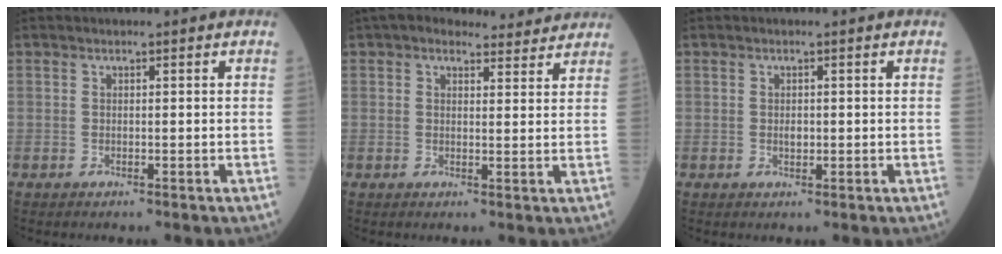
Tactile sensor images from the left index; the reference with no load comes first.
{"total": 8.1, "force": [7.3, 2.7, 2.2], "torque": [-0.024, 0.025, 0.087]}
{"total": 1.1, "force": [0.1, 0.7, 0.8], "torque": [-0.015, 0.000, 0.003]}